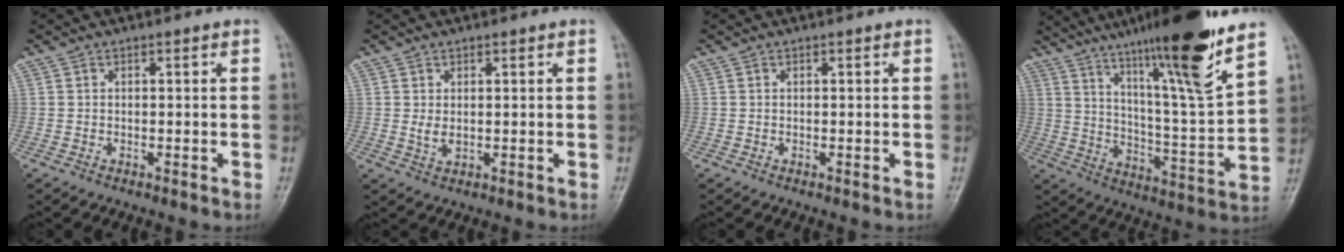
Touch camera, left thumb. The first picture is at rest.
{"total": 2.4, "force": [0.8, 1.4, 1.8], "torque": [-0.026, -0.009, 0.019]}
{"total": 0.0}
{"total": 22.1, "force": [15.2, 1.0, 16.0], "torque": [-0.230, -0.066, 0.246]}